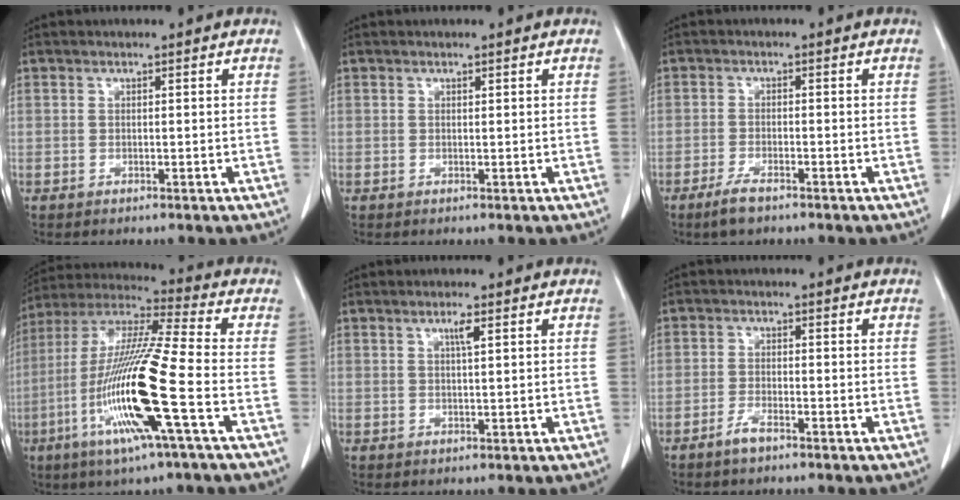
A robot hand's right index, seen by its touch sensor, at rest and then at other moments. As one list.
[{"total": 0.0}, {"total": 3.2, "force": [-2.4, 0.6, 2.1], "torque": [-0.050, -0.006, -0.044]}, {"total": 18.3, "force": [-5.6, -0.3, 17.5], "torque": [-0.357, -0.017, -0.115]}, {"total": 1.8, "force": [0.8, 0.0, 1.6], "torque": [-0.030, -0.002, 0.014]}, {"total": 2.4, "force": [-1.9, 0.3, 1.5], "torque": [-0.036, -0.003, -0.037]}]